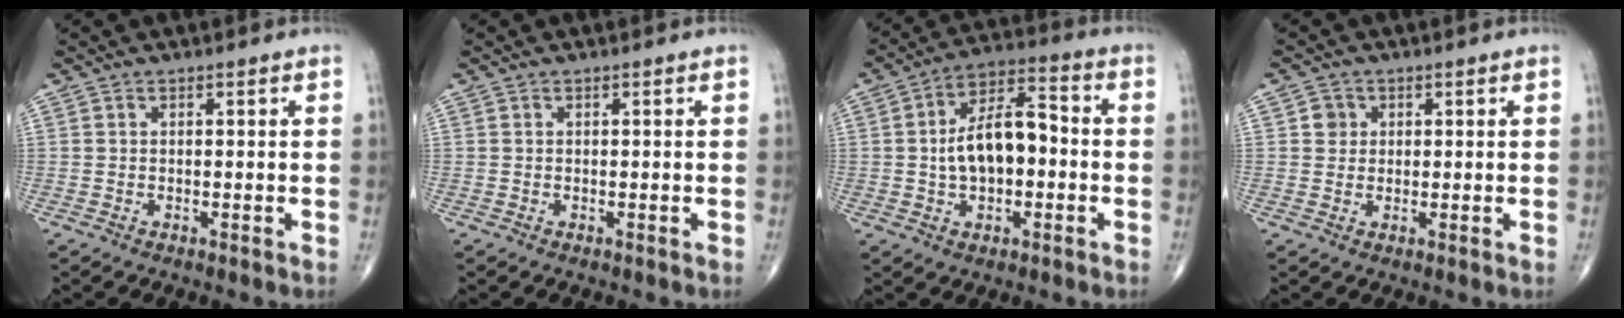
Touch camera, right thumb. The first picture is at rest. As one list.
[{"total": 0.0}, {"total": 12.4, "force": [-0.6, 6.8, 10.4], "torque": [-0.166, 0.036, -0.017]}, {"total": 2.4, "force": [0.6, 2.3, 0.6], "torque": [0.004, 0.000, 0.006]}]